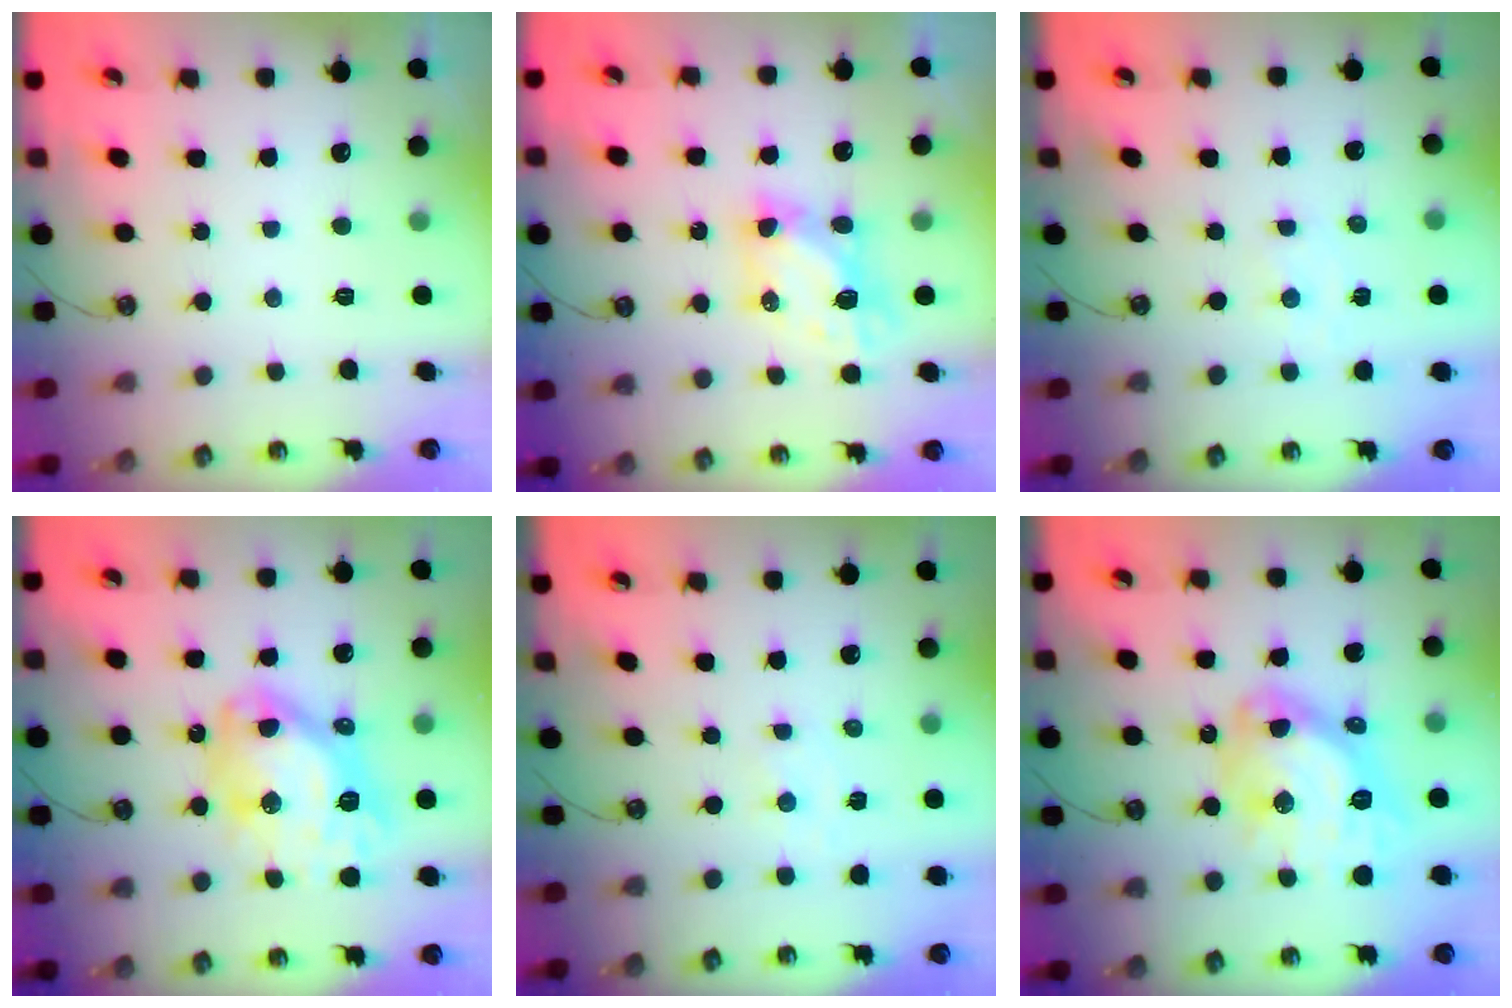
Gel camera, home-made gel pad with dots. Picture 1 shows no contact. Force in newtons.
{"total": 6.0, "press": 6.0, "slide": 0.1}
{"total": 1.8, "press": 1.7, "slide": 0.3}
{"total": 16.7, "press": 16.6, "slide": 1.7}
{"total": 1.8, "press": 1.7, "slide": 0.3}
{"total": 17.0, "press": 16.9, "slide": 1.8}